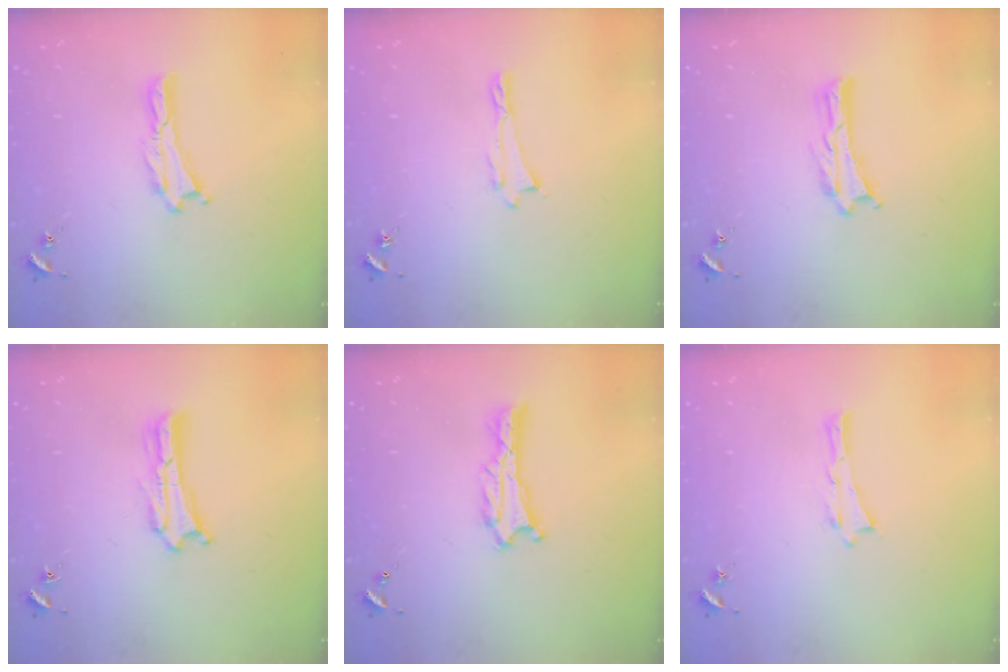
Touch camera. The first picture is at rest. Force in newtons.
{"total": 0.0}
{"total": 0.0}
{"total": 1.2, "press": 1.2, "slide": 0.2}
{"total": 0.9, "press": 0.9, "slide": 0.1}
{"total": 0.0}